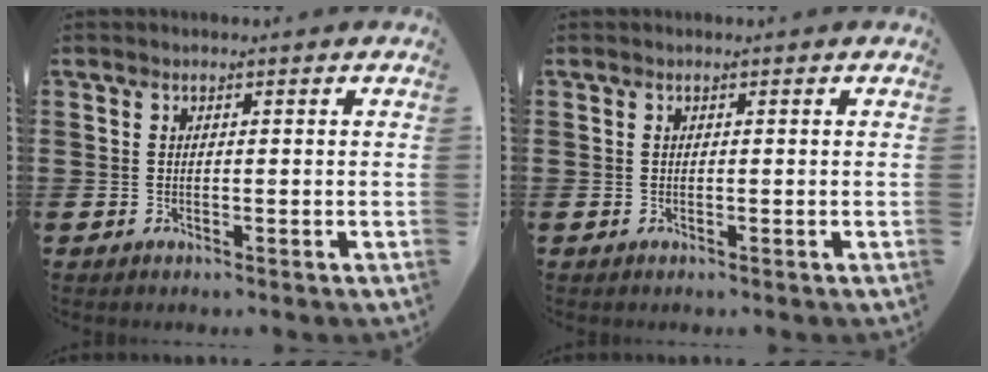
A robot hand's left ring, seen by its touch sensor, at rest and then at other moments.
{"total": 0.0}